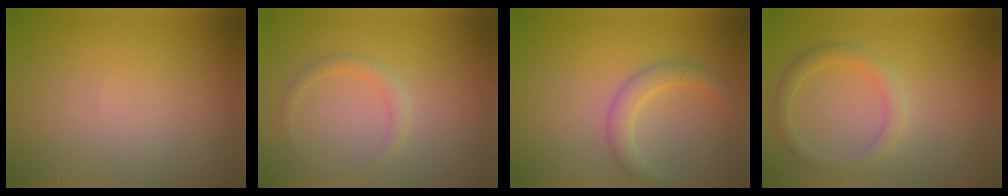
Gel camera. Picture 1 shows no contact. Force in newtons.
{"total": 1.1, "press": 1.1, "slide": 0.1}
{"total": 2.3, "press": 2.3, "slide": 0.0}
{"total": 1.9, "press": 1.9, "slide": 0.1}